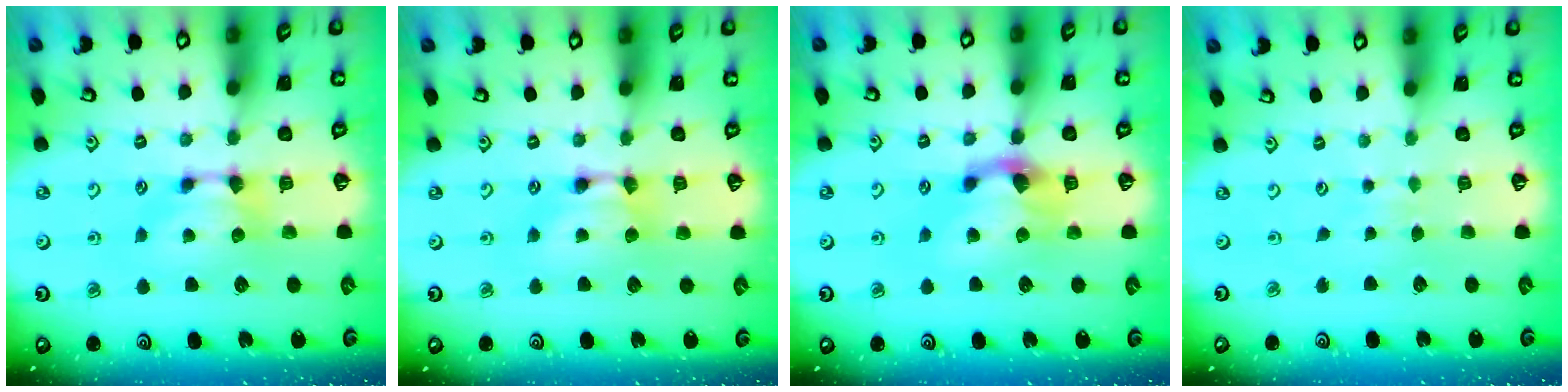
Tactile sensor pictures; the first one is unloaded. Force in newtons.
{"total": 1.6, "press": 1.6, "slide": 0.2}
{"total": 2.9, "press": 2.2, "slide": 2.0}
{"total": 4.6, "press": 4.6, "slide": 0.1}